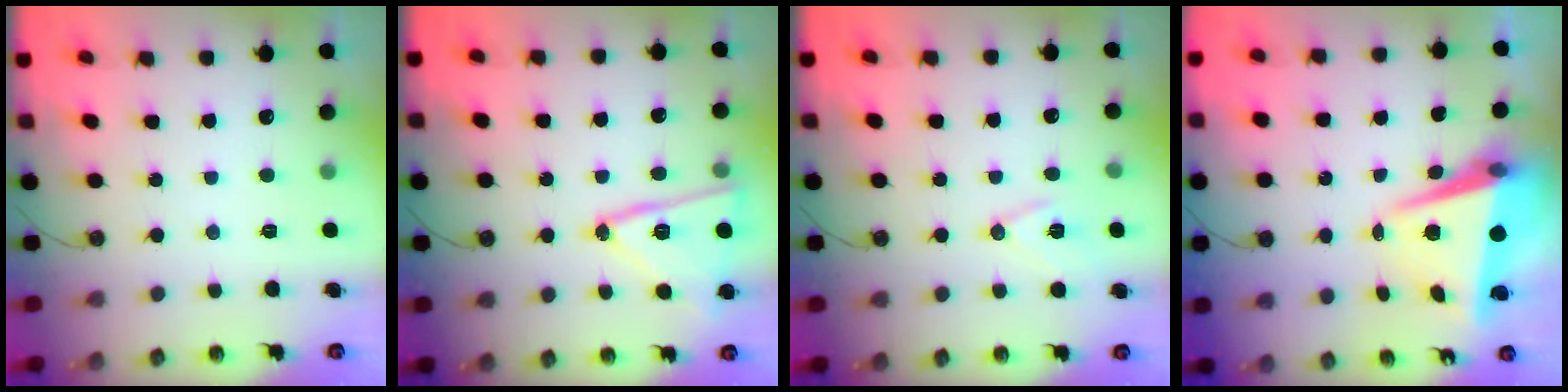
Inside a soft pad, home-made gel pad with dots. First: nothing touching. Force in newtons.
{"total": 15.2, "press": 15.2, "slide": 0.7}
{"total": 9.4, "press": 8.7, "slide": 3.5}
{"total": 7.9, "press": 7.7, "slide": 1.7}